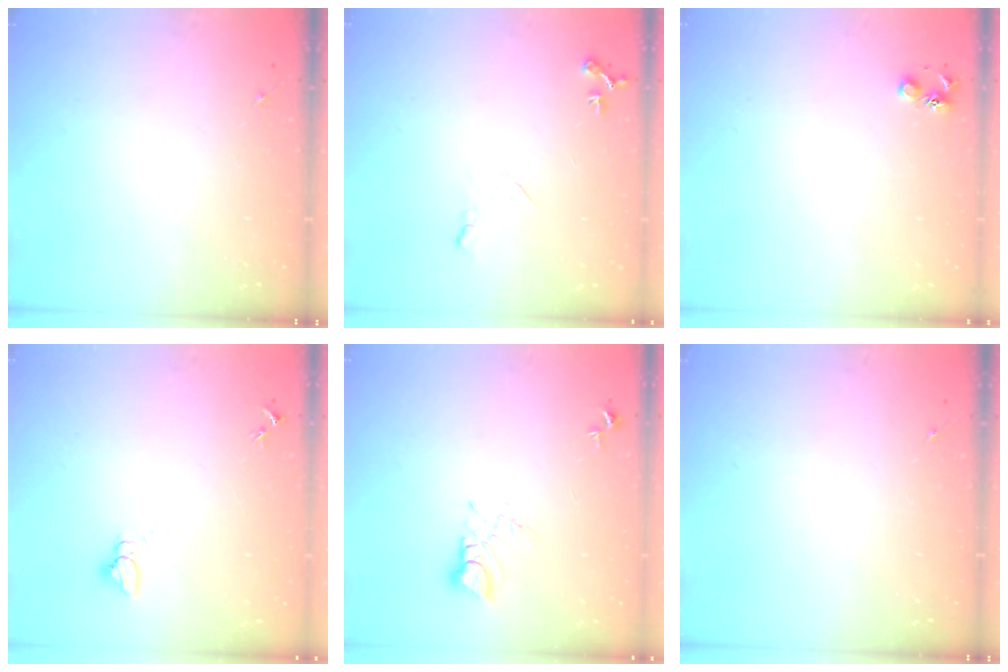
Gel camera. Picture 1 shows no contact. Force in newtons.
{"total": 7.0, "press": 7.0, "slide": 0.8}
{"total": 4.5, "press": 4.5, "slide": 0.6}
{"total": 3.2, "press": 3.2, "slide": 0.1}
{"total": 3.5, "press": 3.5, "slide": 0.2}
{"total": 0.0}